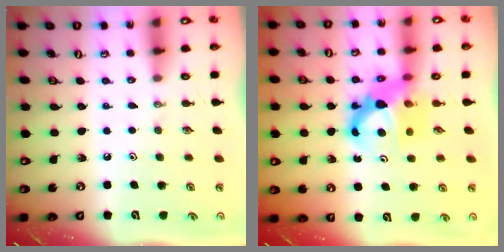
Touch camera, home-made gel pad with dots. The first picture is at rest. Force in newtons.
{"total": 9.2, "press": 9.2, "slide": 0.9}